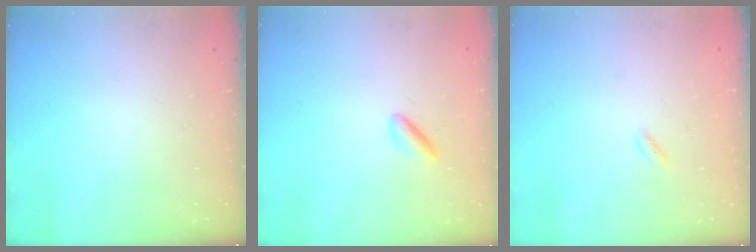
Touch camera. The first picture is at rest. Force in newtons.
{"total": 2.1, "press": 1.9, "slide": 1.0}
{"total": 0.9, "press": 0.8, "slide": 0.5}